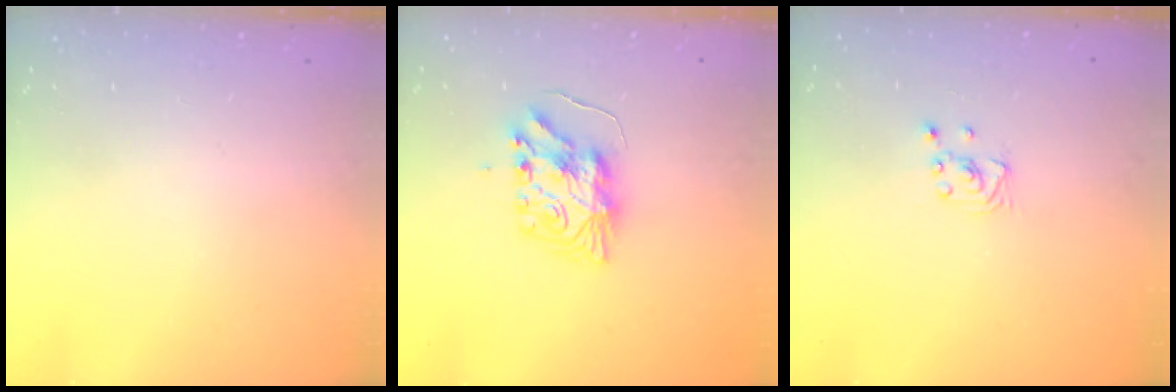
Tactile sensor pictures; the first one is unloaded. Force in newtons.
{"total": 9.3, "press": 9.3, "slide": 0.7}
{"total": 2.3, "press": 2.3, "slide": 0.2}